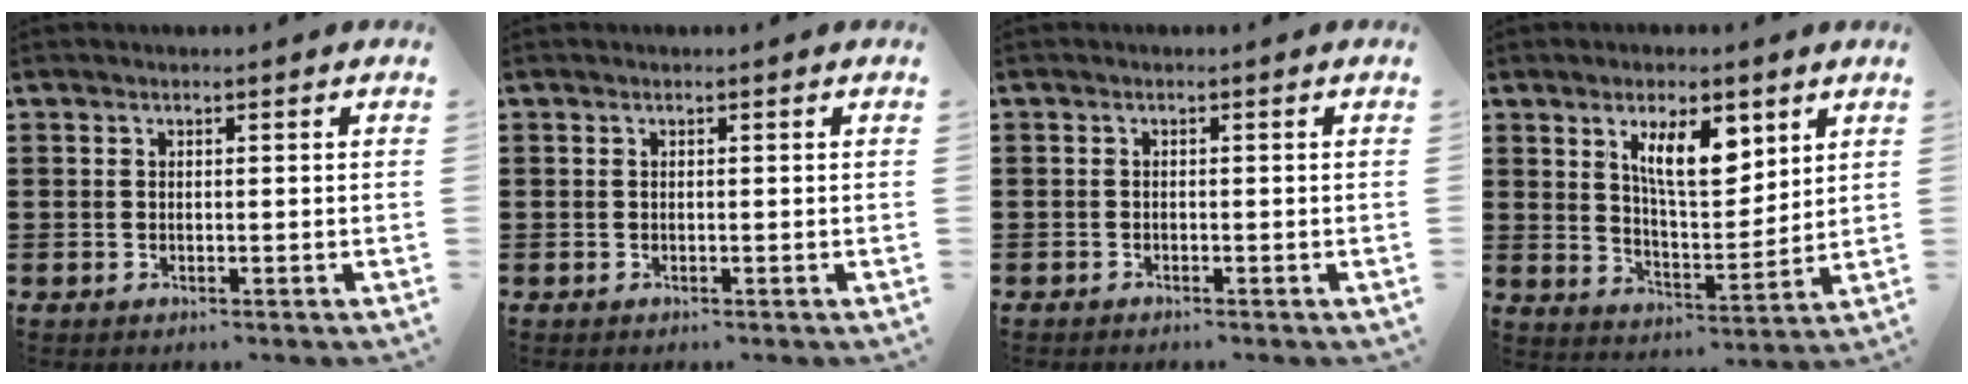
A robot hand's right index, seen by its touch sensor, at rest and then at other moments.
{"total": 0.0}
{"total": 0.7, "force": [-0.6, 0.2, 0.0], "torque": [-0.001, 0.001, -0.014]}
{"total": 9.6, "force": [4.9, 3.6, 7.5], "torque": [-0.133, -0.005, 0.081]}